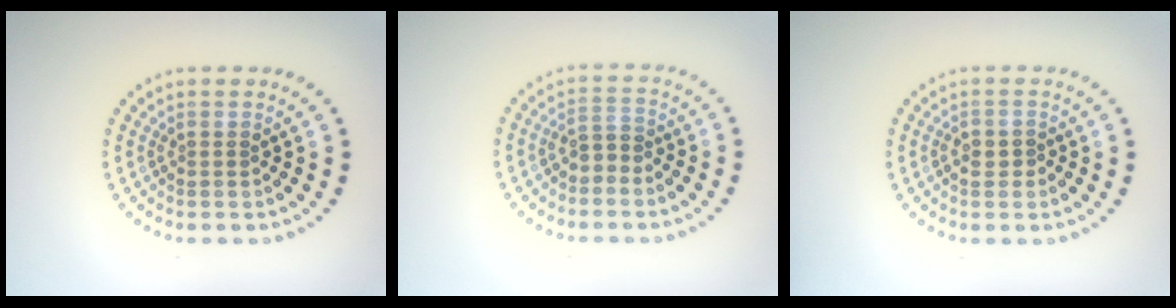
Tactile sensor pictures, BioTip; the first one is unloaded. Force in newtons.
{"total": 1.9, "press": 1.6, "slide": 0.9}
{"total": 1.1, "press": 1.0, "slide": 0.4}